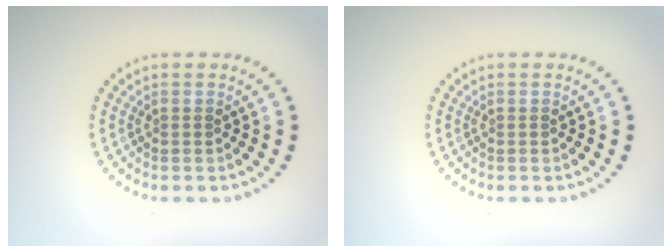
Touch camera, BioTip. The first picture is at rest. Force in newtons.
{"total": 0.0}